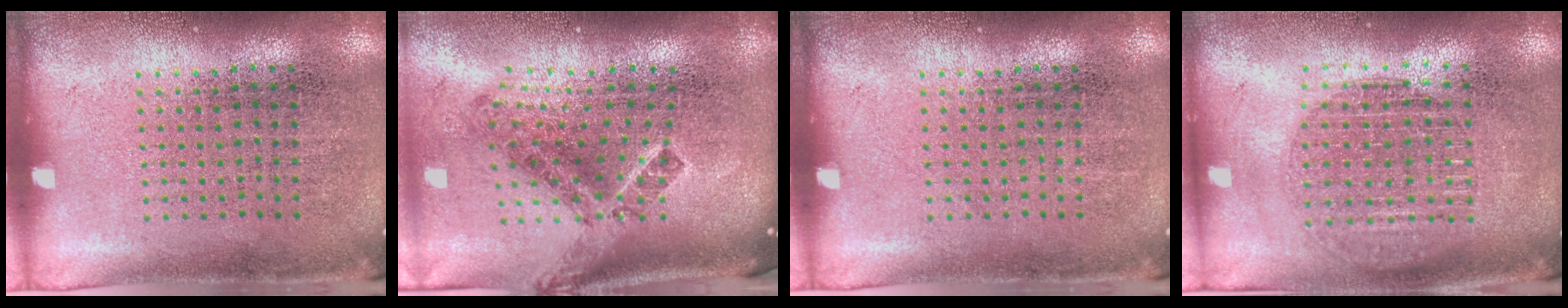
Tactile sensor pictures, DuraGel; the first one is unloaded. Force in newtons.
{"total": 2.6, "press": 1.6, "slide": 2.1}
{"total": 0.0}
{"total": 1.7, "press": 1.5, "slide": 0.9}